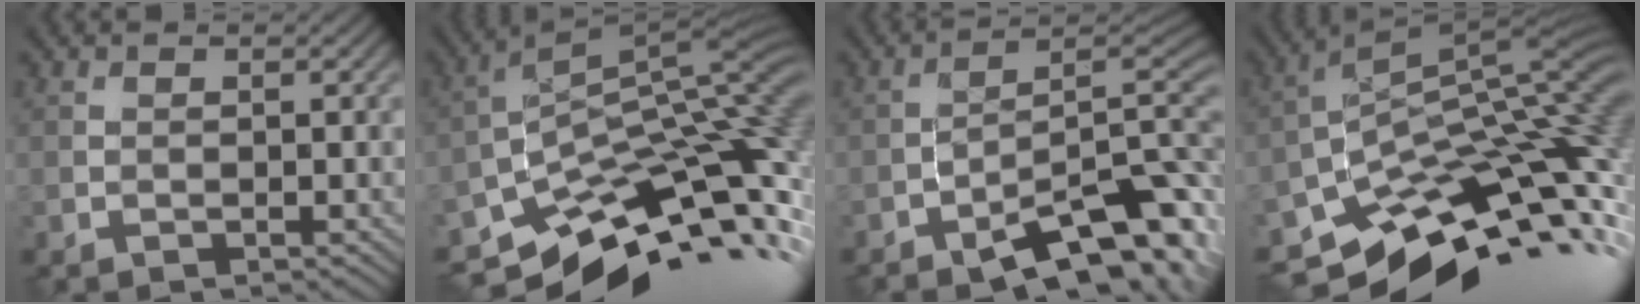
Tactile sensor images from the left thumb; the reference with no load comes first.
{"total": 14.1, "force": [-7.1, 5.4, 10.9], "torque": [-0.194, -0.010, -0.117]}
{"total": 14.0, "force": [-7.6, 4.6, 10.8], "torque": [-0.152, -0.004, -0.125]}
{"total": 15.2, "force": [-7.1, 6.8, 11.6], "torque": [-0.205, -0.006, -0.119]}